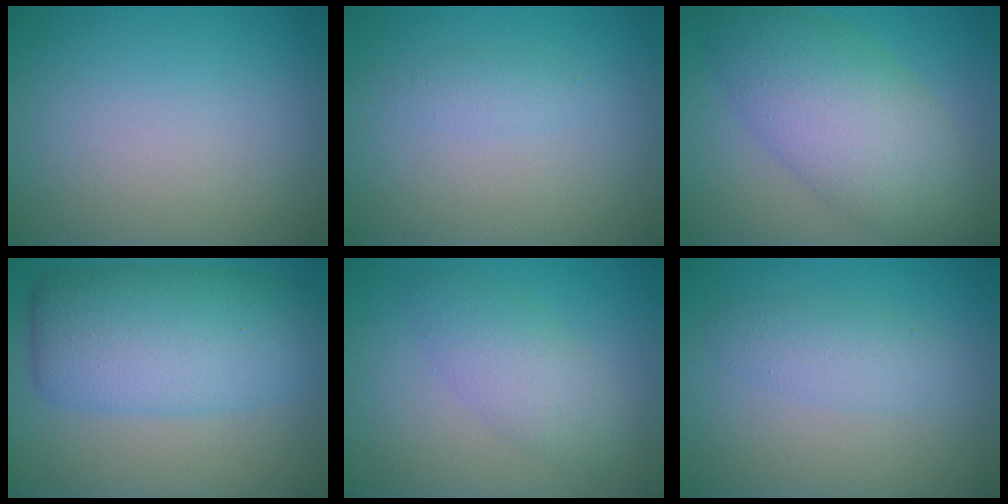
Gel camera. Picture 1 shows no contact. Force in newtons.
{"total": 0.9, "press": 0.9, "slide": 0.0}
{"total": 8.1, "press": 8.1, "slide": 0.3}
{"total": 8.4, "press": 8.4, "slide": 0.0}
{"total": 3.5, "press": 3.5, "slide": 0.1}
{"total": 2.2, "press": 2.2, "slide": 0.1}